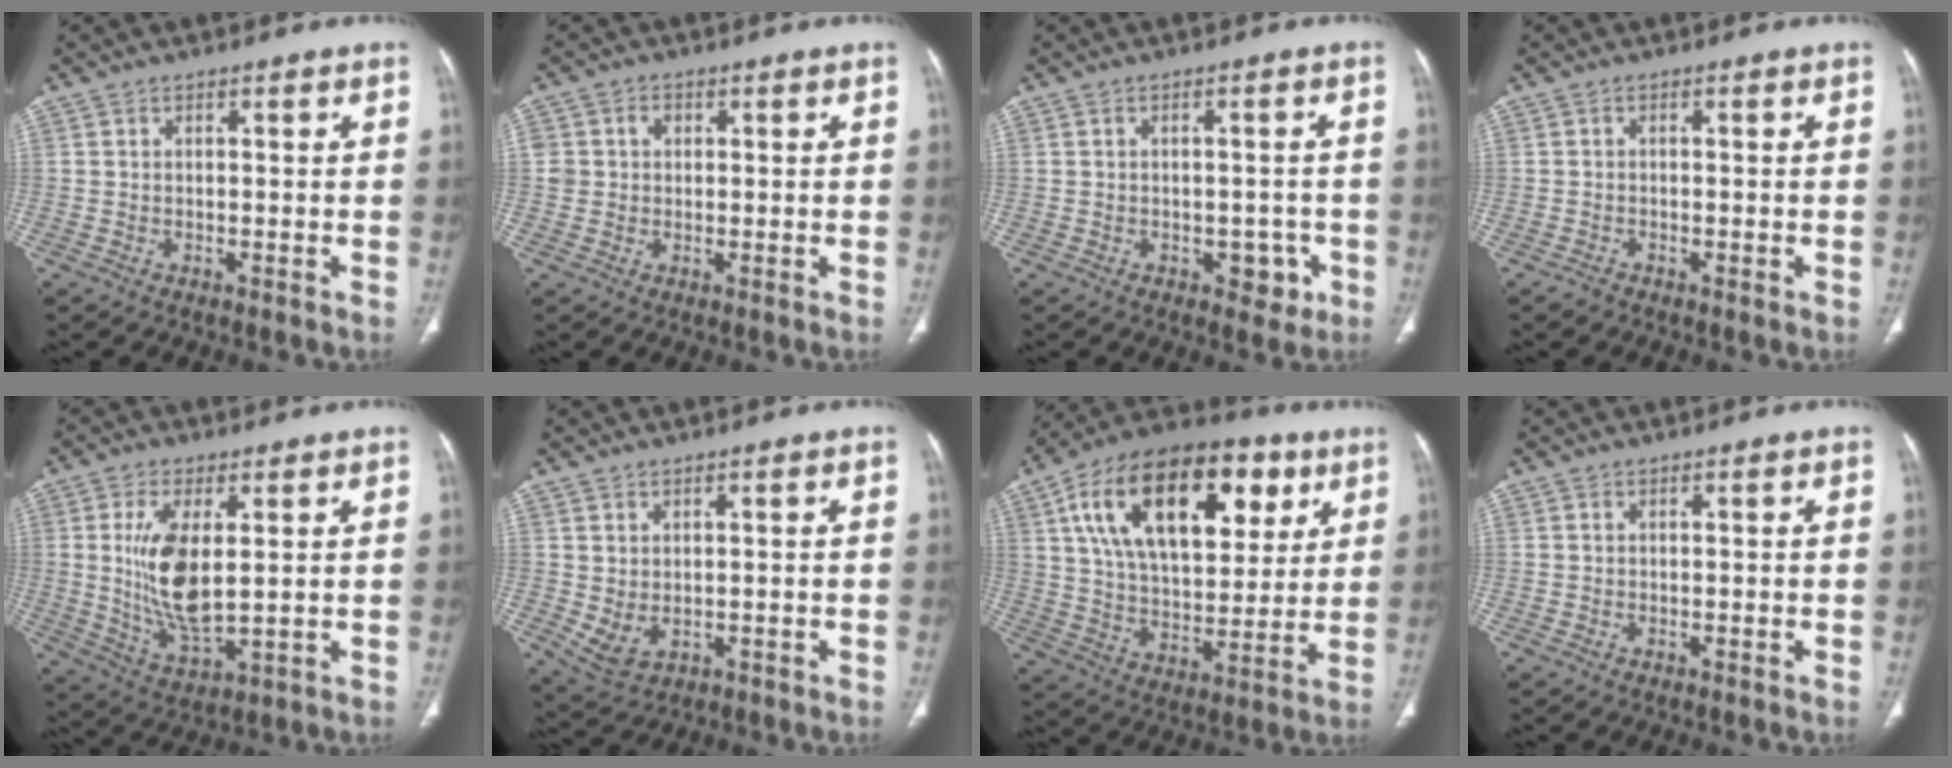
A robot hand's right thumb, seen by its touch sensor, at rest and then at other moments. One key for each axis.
{"total": 3.8, "fx": 0.7, "fy": 3.5, "fz": 1.3, "tx": -0.008, "ty": 0.006, "tz": 0.016}
{"total": 4.2, "fx": -1.7, "fy": 2.9, "fz": 2.6, "tx": -0.009, "ty": 0.010, "tz": -0.017}
{"total": 1.0, "fx": -0.6, "fy": 0.4, "fz": 0.6, "tx": -0.011, "ty": -0.002, "tz": -0.015}
{"total": 12.2, "fx": 1.7, "fy": 5.3, "fz": 10.8, "tx": -0.212, "ty": -0.023, "tz": 0.044}
{"total": 4.7, "fx": -0.1, "fy": 3.1, "fz": 3.4, "tx": -0.066, "ty": -0.005, "tz": 0.019}
{"total": 27.7, "fx": 10.6, "fy": 15.2, "fz": 20.5, "tx": -0.323, "ty": 0.002, "tz": 0.173}
{"total": 0.0}